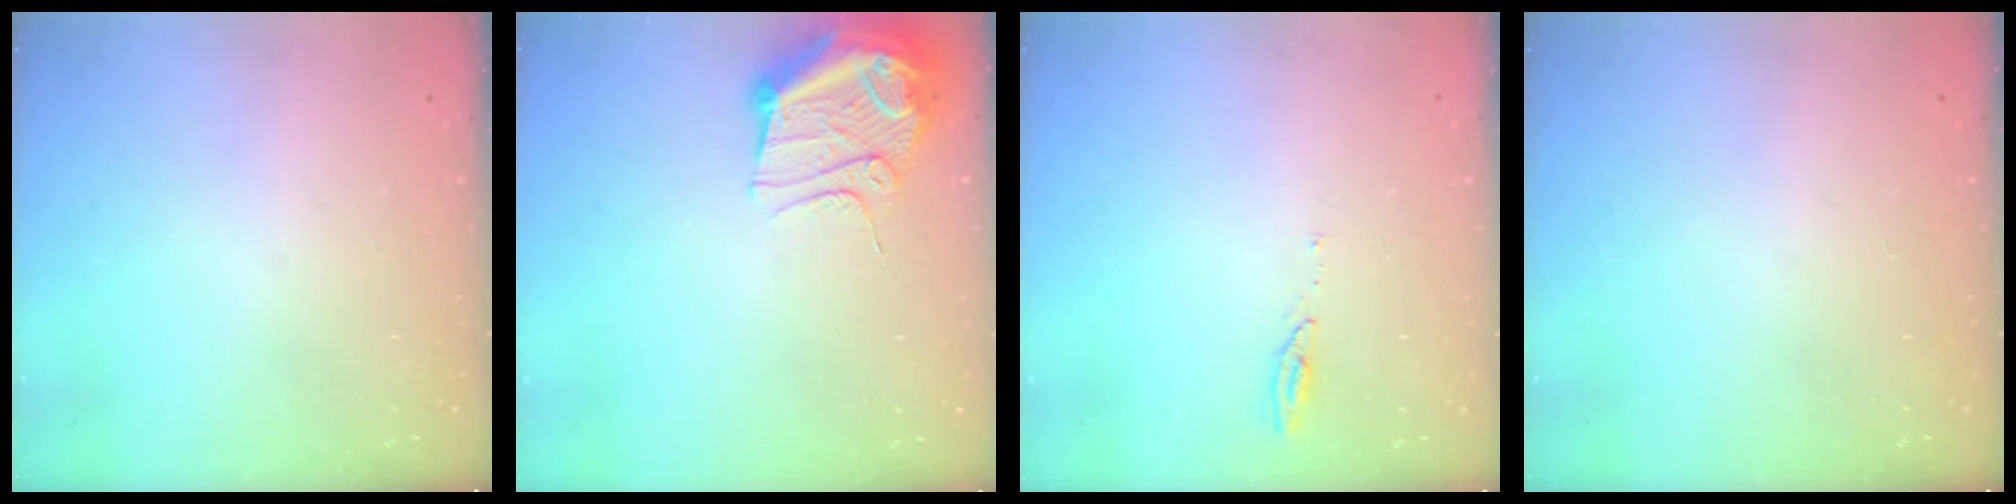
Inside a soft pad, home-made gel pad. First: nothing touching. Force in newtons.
{"total": 11.7, "press": 11.6, "slide": 1.2}
{"total": 3.6, "press": 3.5, "slide": 0.3}
{"total": 0.0}